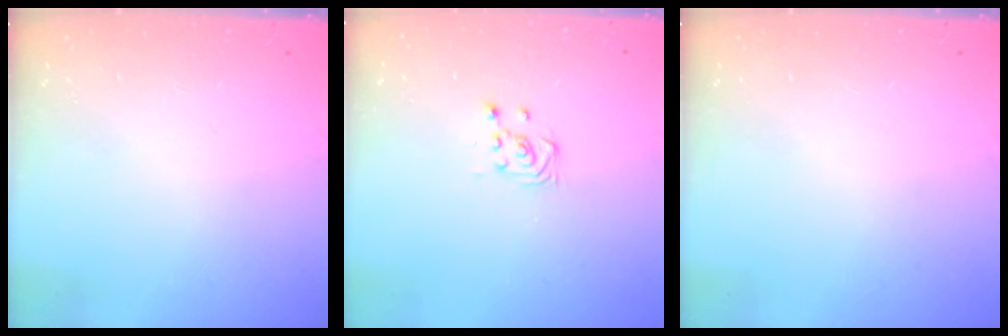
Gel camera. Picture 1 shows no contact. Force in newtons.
{"total": 3.7, "press": 3.5, "slide": 1.1}
{"total": 0.0}